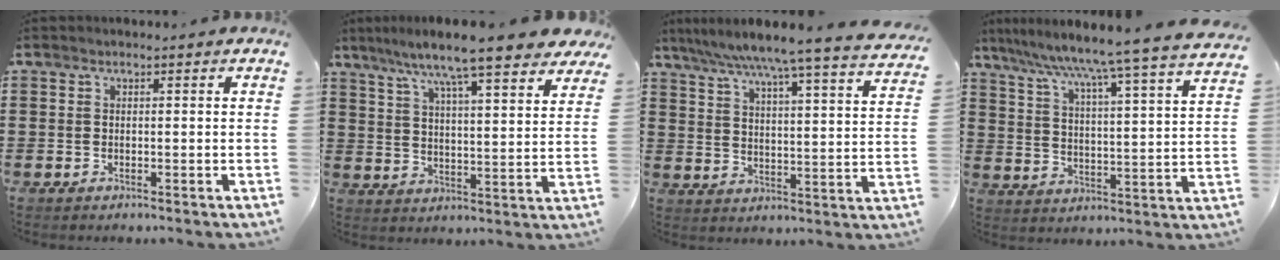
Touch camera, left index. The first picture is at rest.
{"total": 9.1, "force": [7.9, 0.1, 4.5], "torque": [-0.114, -0.042, 0.129]}
{"total": 6.5, "force": [5.6, -1.2, 3.0], "torque": [-0.080, -0.045, 0.088]}
{"total": 6.6, "force": [5.6, -1.7, 3.0], "torque": [-0.081, -0.054, 0.083]}